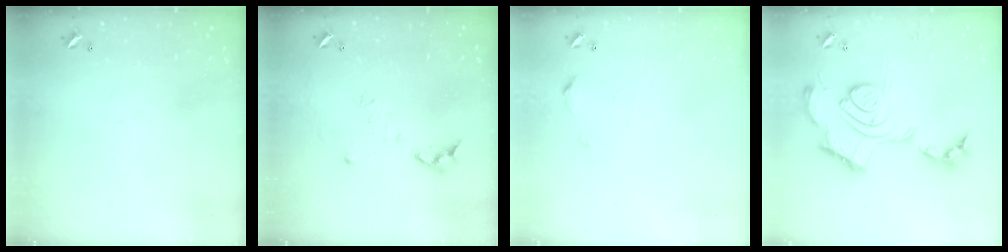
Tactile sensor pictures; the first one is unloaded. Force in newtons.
{"total": 7.0, "press": 7.0, "slide": 0.5}
{"total": 5.0, "press": 4.9, "slide": 0.8}
{"total": 2.4, "press": 1.9, "slide": 1.5}